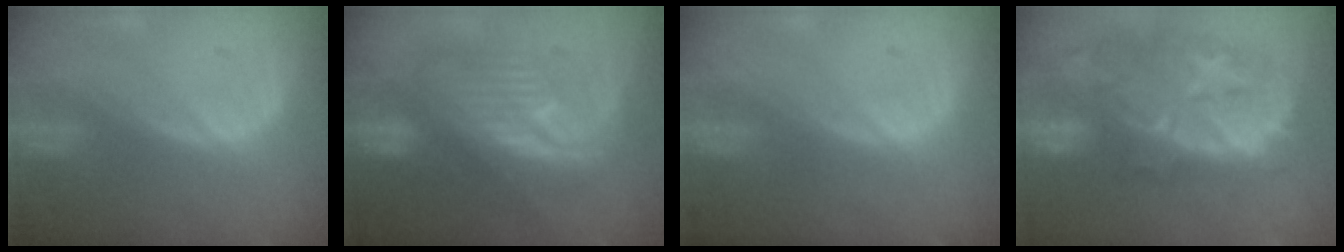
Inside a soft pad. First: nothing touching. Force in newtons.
{"total": 9.2, "press": 9.2, "slide": 0.4}
{"total": 0.0}
{"total": 12.2, "press": 11.0, "slide": 5.2}